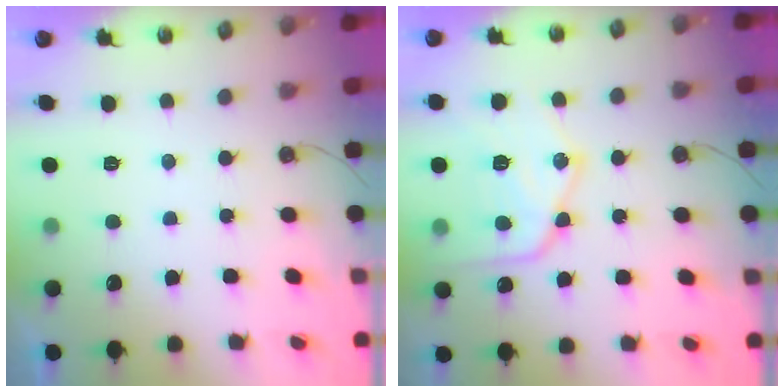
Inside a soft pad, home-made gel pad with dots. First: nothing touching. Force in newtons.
{"total": 16.9, "press": 16.9, "slide": 1.6}